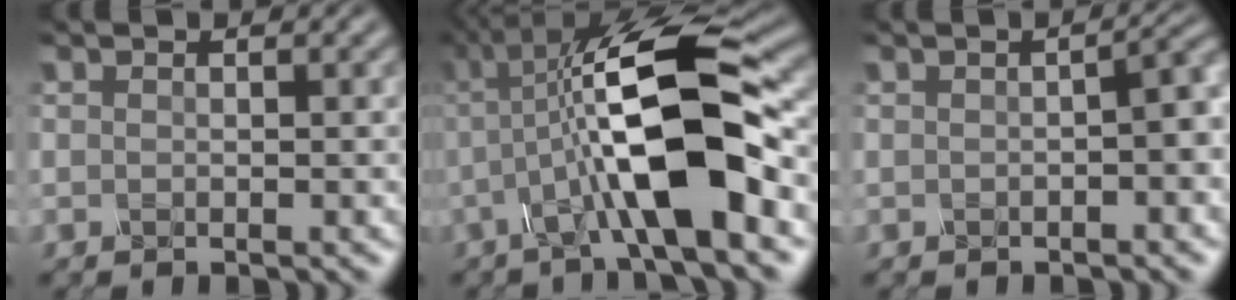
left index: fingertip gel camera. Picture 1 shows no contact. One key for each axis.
{"total": 11.3, "fx": -1.3, "fy": 3.1, "fz": 10.8, "tx": -0.184, "ty": 0.016, "tz": -0.031}
{"total": 2.7, "fx": -0.4, "fy": 0.7, "fz": 2.6, "tx": -0.032, "ty": 0.012, "tz": -0.002}